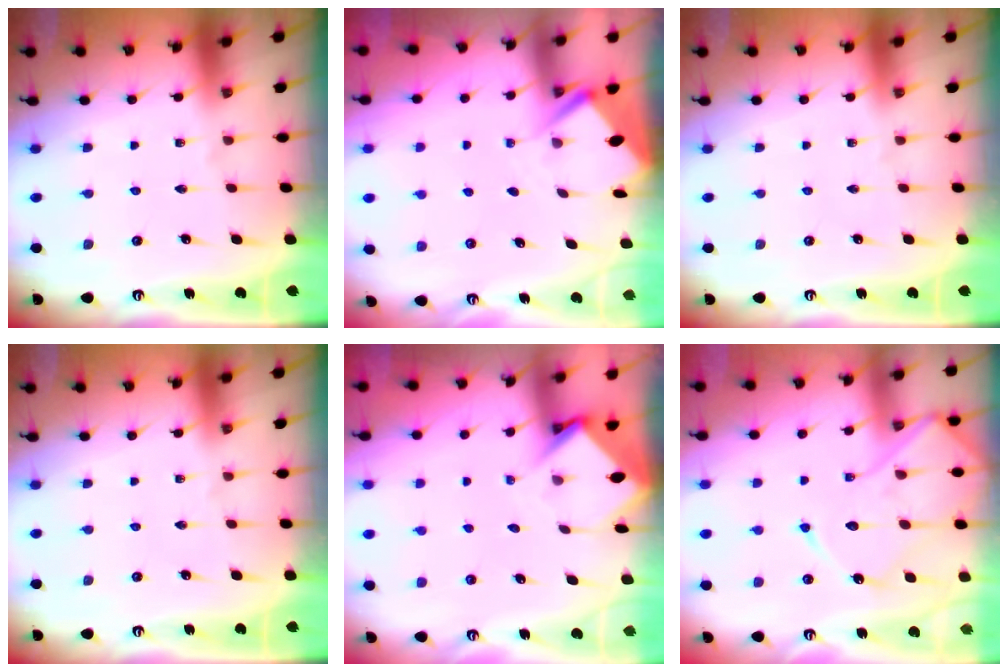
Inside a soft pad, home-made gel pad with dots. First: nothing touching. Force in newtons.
{"total": 3.0, "press": 2.9, "slide": 0.4}
{"total": 0.0}
{"total": 0.0}
{"total": 3.6, "press": 3.6, "slide": 0.2}
{"total": 14.0, "press": 14.0, "slide": 1.3}